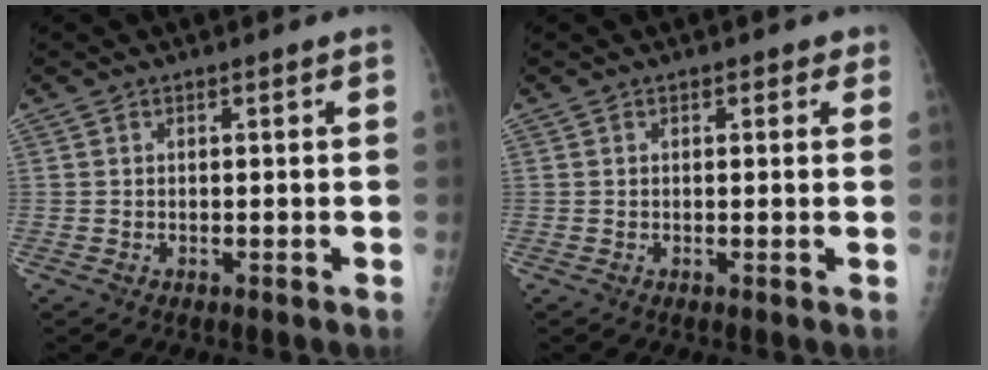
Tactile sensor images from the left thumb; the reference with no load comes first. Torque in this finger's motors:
{"motor_torque": [-0.08, 0.07, -0.30, 0.09, 0.02]}